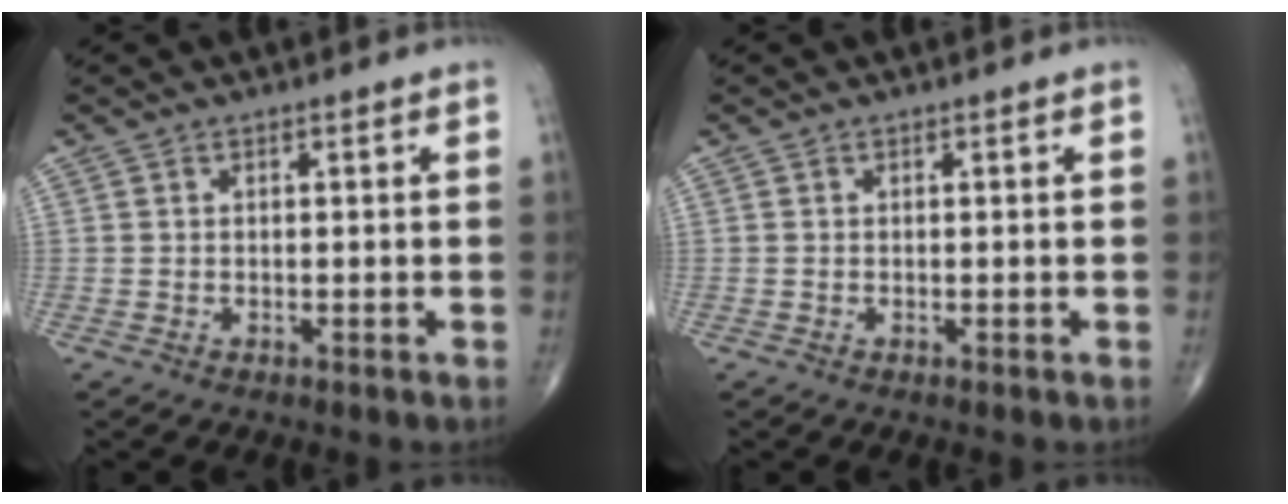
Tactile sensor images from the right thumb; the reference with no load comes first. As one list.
[{"total": 0.0}]